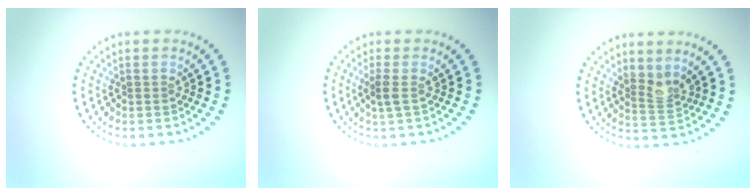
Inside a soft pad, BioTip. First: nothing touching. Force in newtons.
{"total": 1.2, "press": 0.9, "slide": 0.7}
{"total": 2.2, "press": 1.6, "slide": 1.4}